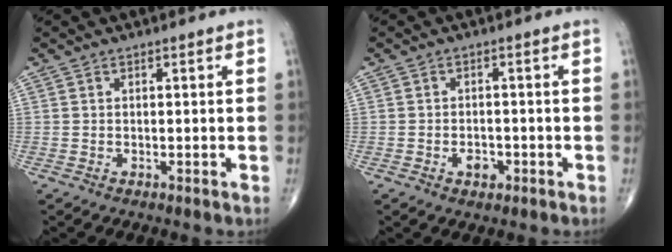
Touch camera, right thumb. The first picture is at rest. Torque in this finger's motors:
{"motor_torque": [0.38, 0.25, 0.09, -0.22, 0.02]}